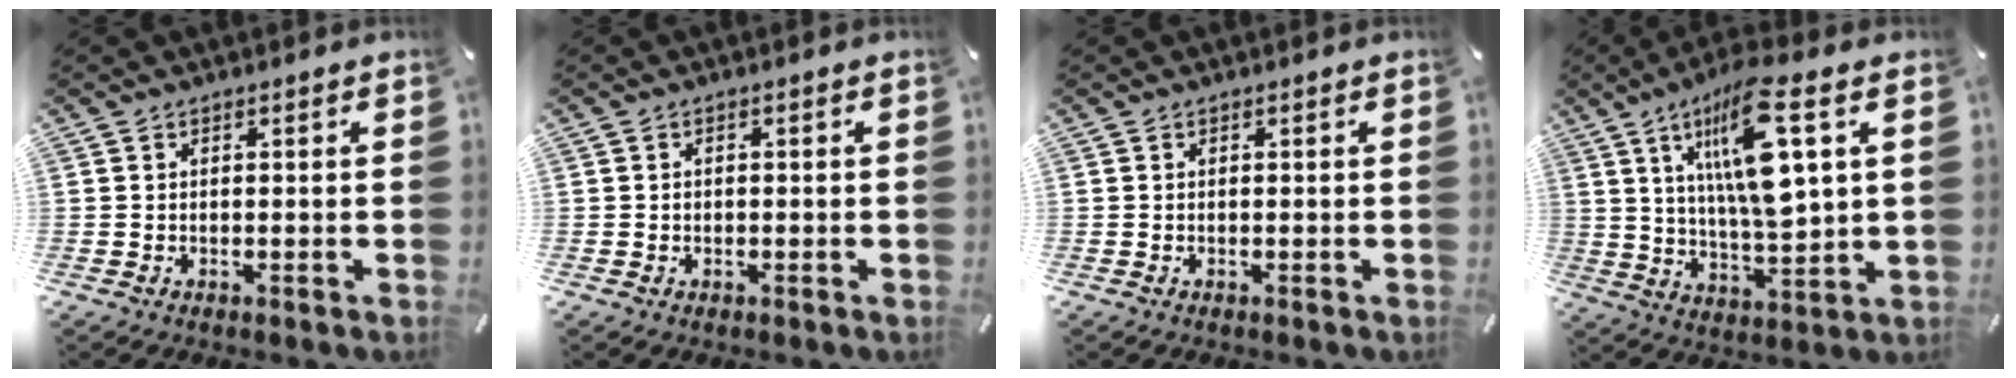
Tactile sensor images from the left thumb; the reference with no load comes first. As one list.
[{"total": 0.6, "force": [-0.2, 0.6, 0.2], "torque": [-0.004, 0.004, -0.005]}, {"total": 0.0}, {"total": 16.5, "force": [6.9, 4.2, 14.4], "torque": [-0.286, -0.028, 0.104]}]